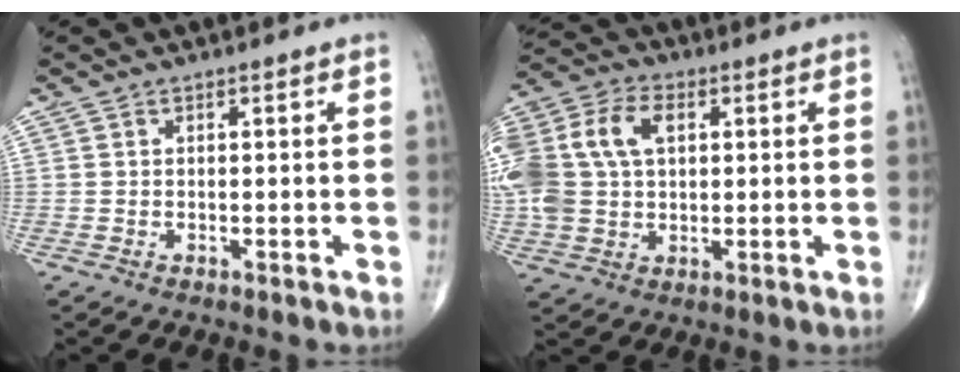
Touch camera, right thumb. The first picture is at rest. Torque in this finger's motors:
{"motor_torque": [0.64, 0.65, 1.21, 0.75, 0.16]}